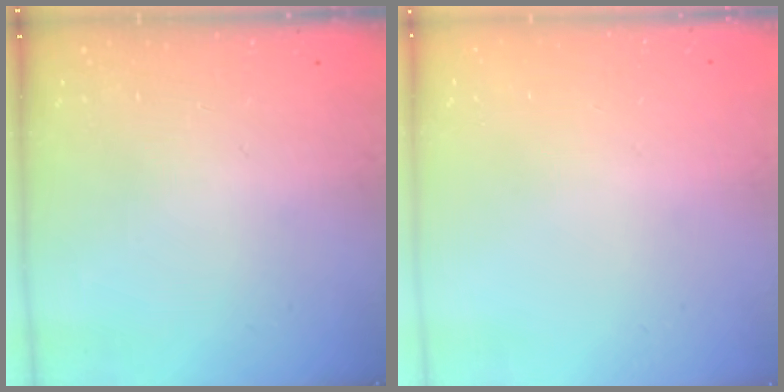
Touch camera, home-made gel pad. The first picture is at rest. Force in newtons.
{"total": 0.0}